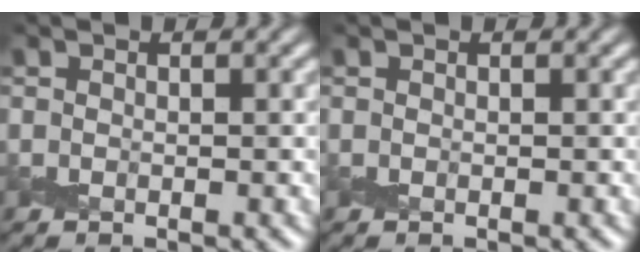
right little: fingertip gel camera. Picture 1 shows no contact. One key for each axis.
{"total": 0.0}